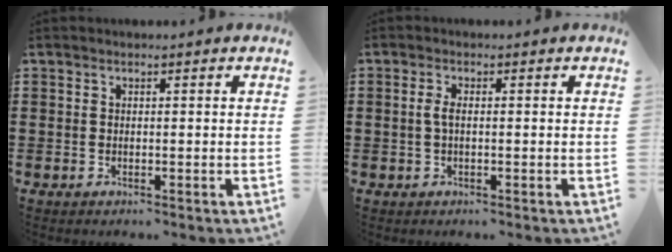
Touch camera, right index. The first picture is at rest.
{"total": 2.0, "force": [-0.2, 0.7, 1.9], "torque": [-0.050, -0.005, -0.010]}